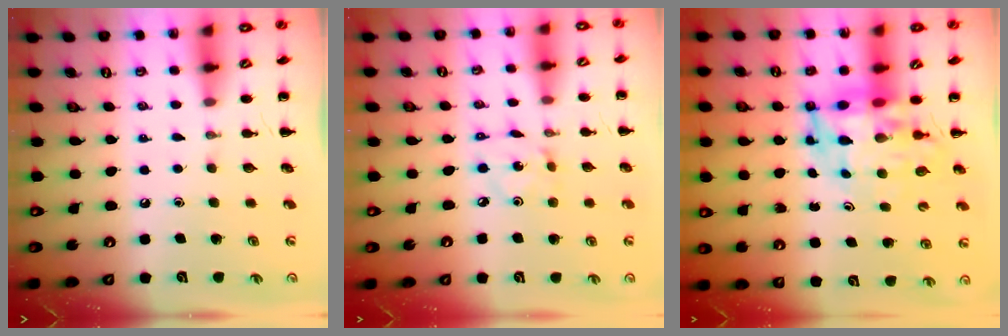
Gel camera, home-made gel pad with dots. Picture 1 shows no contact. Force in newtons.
{"total": 2.3, "press": 2.2, "slide": 0.3}
{"total": 7.4, "press": 7.0, "slide": 2.3}